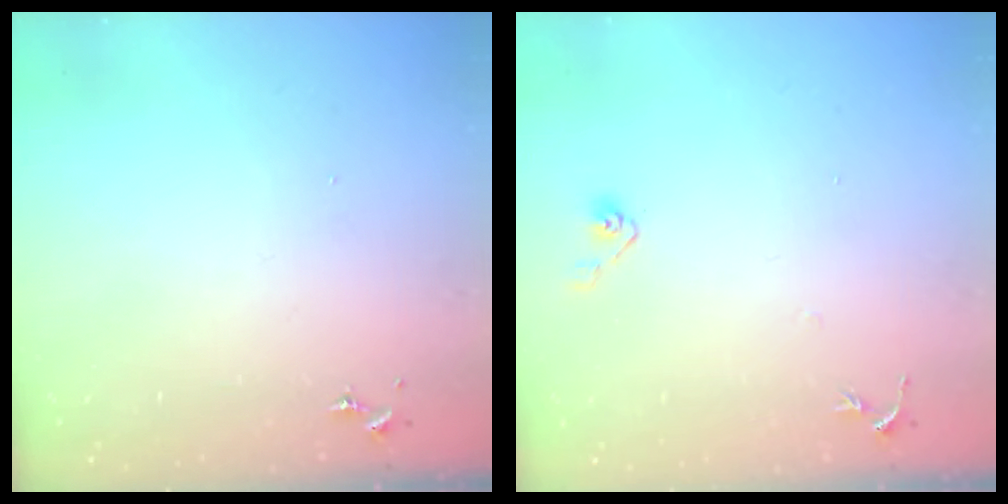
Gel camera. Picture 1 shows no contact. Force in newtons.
{"total": 4.5, "press": 4.4, "slide": 0.8}